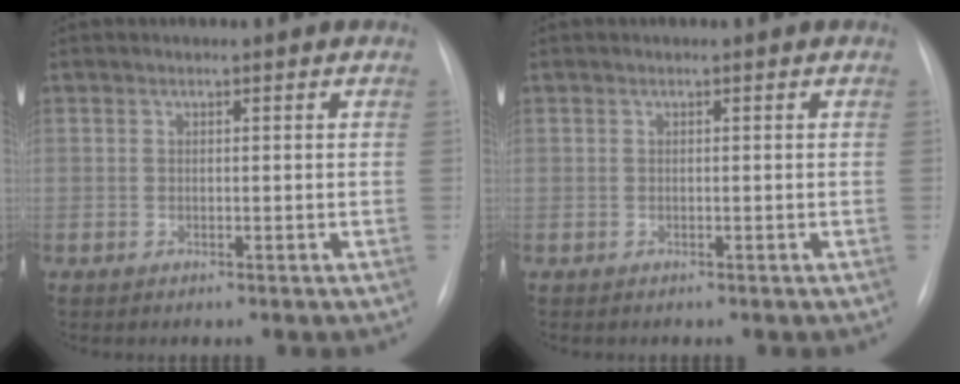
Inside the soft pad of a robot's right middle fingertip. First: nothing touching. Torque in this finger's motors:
{"motor_torque": [-0.74, 0.50, -0.12, -0.04]}